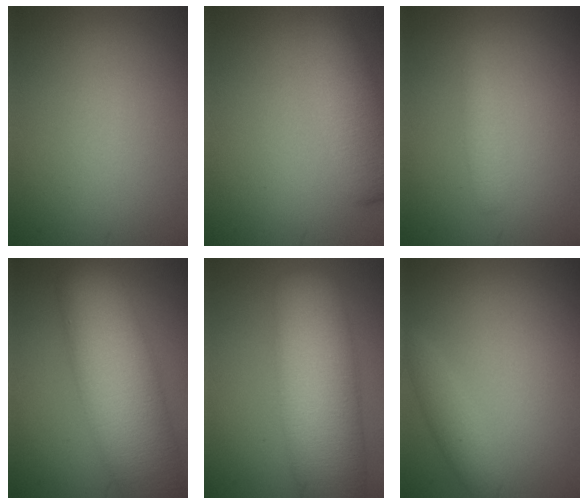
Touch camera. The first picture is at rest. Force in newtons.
{"total": 5.2, "press": 5.2, "slide": 0.2}
{"total": 1.3, "press": 1.3, "slide": 0.0}
{"total": 12.3, "press": 12.3, "slide": 0.4}
{"total": 12.0, "press": 12.0, "slide": 0.6}
{"total": 2.0, "press": 2.0, "slide": 0.0}